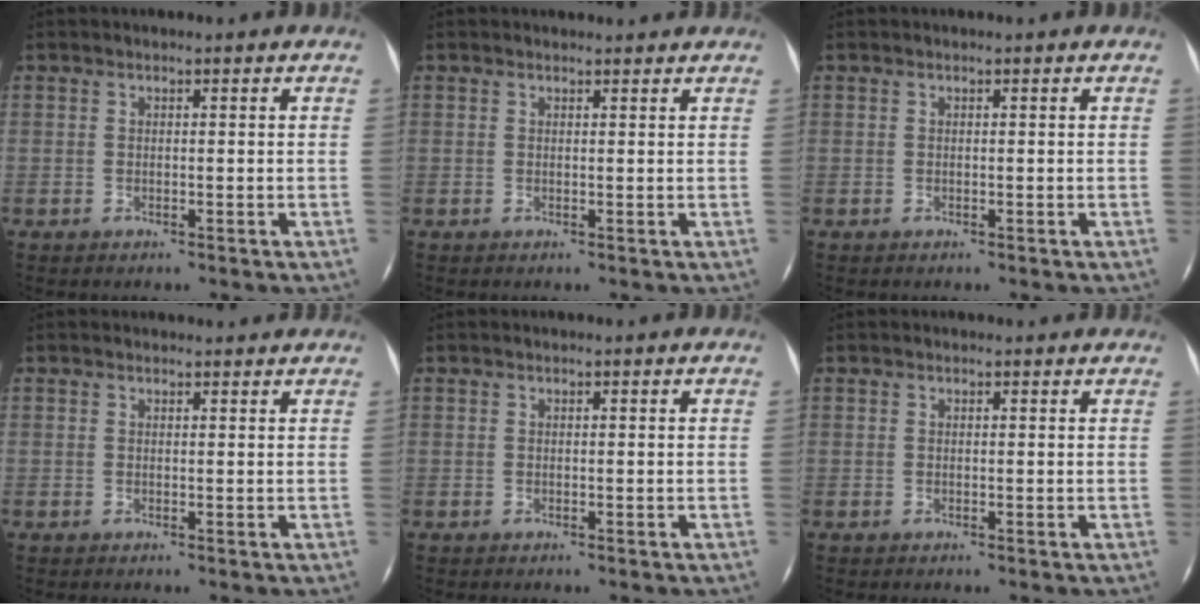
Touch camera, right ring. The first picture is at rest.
{"total": 2.5, "force": [2.4, 0.6, 0.7], "torque": [-0.019, 0.008, 0.026]}
{"total": 0.0}
{"total": 3.1, "force": [2.9, 0.8, 0.8], "torque": [-0.020, 0.011, 0.031]}
{"total": 0.0}
{"total": 1.7, "force": [1.5, 0.6, 0.4], "torque": [-0.013, 0.007, 0.012]}